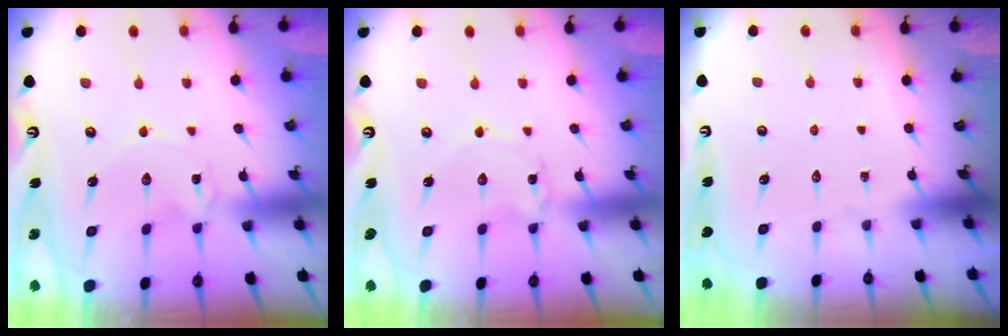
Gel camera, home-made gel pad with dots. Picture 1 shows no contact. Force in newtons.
{"total": 0.6, "press": 0.6, "slide": 0.1}
{"total": 0.0}